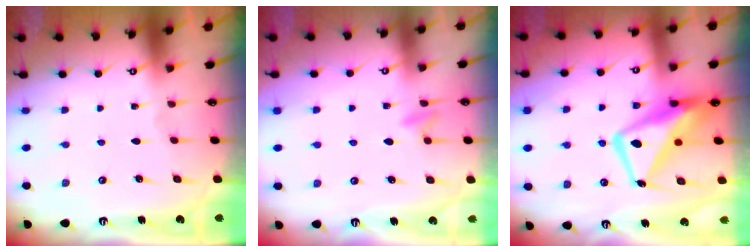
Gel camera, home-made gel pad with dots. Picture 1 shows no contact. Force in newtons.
{"total": 5.5, "press": 5.5, "slide": 1.0}
{"total": 13.9, "press": 13.8, "slide": 2.2}